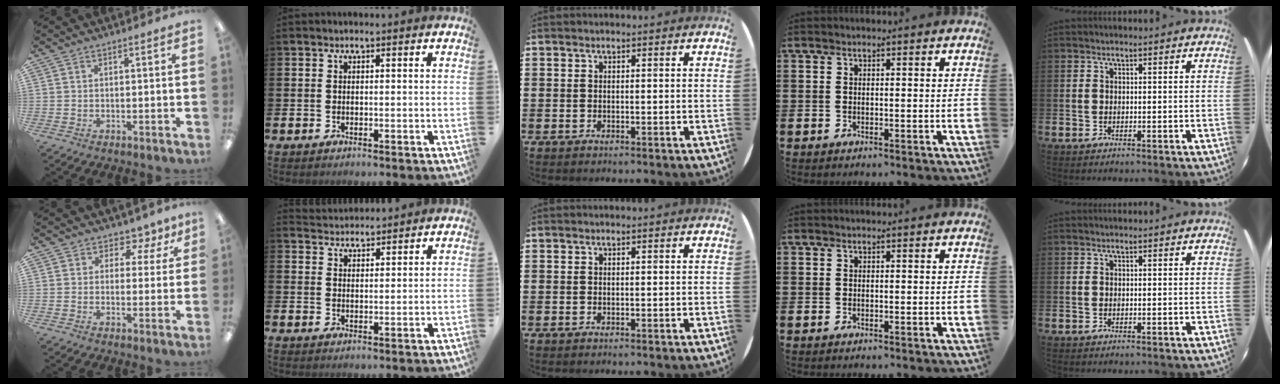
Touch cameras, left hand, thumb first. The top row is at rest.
{"thumb": {"total": 4.4, "force": [2.4, 3.4, 1.5], "torque": [-0.021, -0.010, 0.040]}, "index": {"total": 3.2, "force": [3.2, 0.4, -0.3], "torque": [0.003, -0.019, 0.058]}}